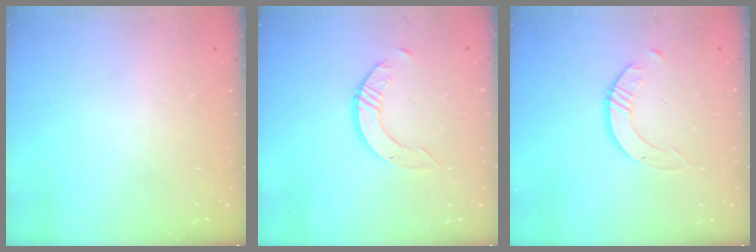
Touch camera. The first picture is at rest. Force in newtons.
{"total": 4.5, "press": 4.5, "slide": 0.3}
{"total": 2.9, "press": 2.9, "slide": 0.2}